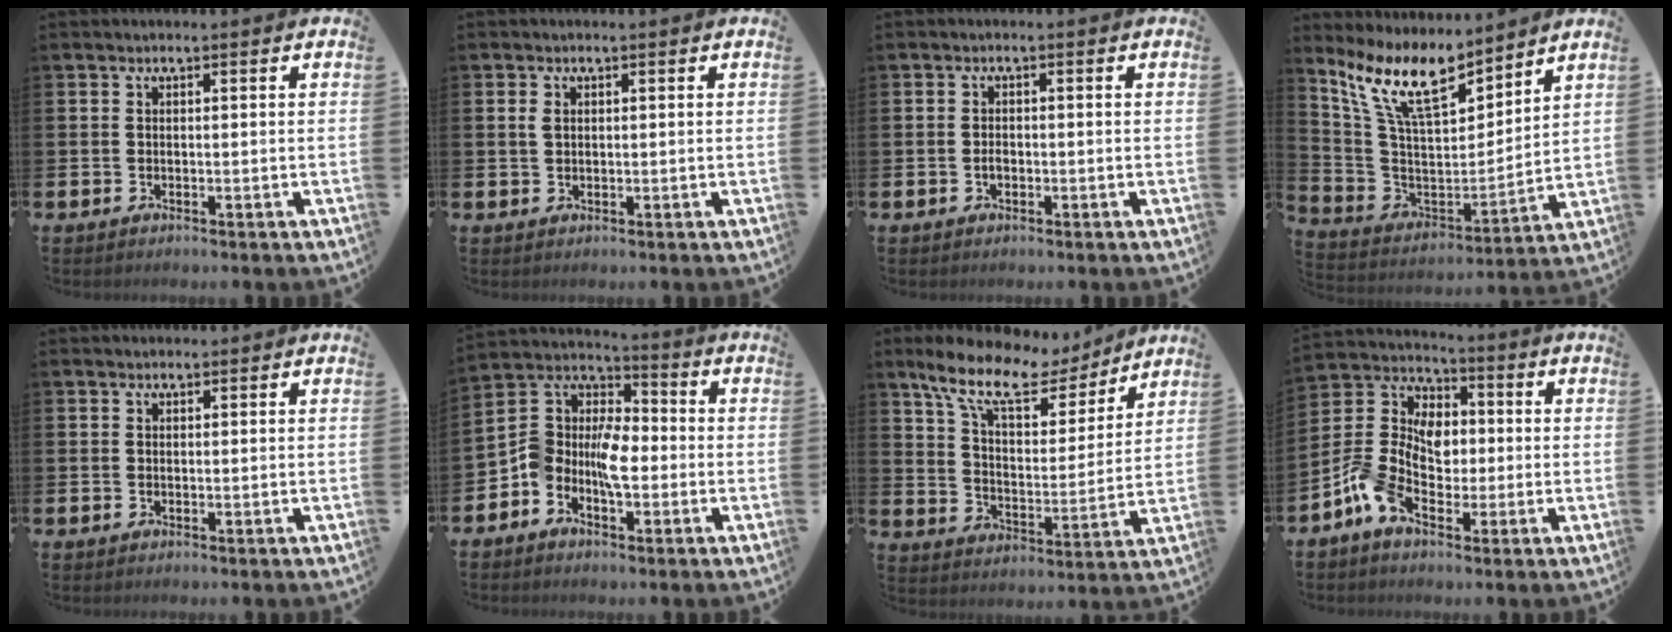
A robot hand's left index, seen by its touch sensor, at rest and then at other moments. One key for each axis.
{"total": 1.5, "fx": 0.8, "fy": 0.9, "fz": 1.0, "tx": -0.011, "ty": 0.001, "tz": 0.011}
{"total": 1.1, "fx": -0.9, "fy": 0.6, "fz": 0.4, "tx": -0.002, "ty": 0.000, "tz": -0.019}
{"total": 11.8, "fx": 9.6, "fy": 3.6, "fz": 5.9, "tx": -0.153, "ty": -0.050, "tz": 0.175}
{"total": 0.5, "fx": 0.3, "fy": 0.1, "fz": -0.4, "tx": 0.020, "ty": -0.001, "tz": 0.004}
{"total": 6.8, "fx": -3.0, "fy": 4.7, "fz": 4.0, "tx": -0.094, "ty": -0.001, "tz": -0.069}
{"total": 12.3, "fx": 10.1, "fy": 4.3, "fz": 5.6, "tx": -0.135, "ty": -0.057, "tz": 0.174}
{"total": 8.7, "fx": -2.2, "fy": 6.3, "fz": 5.6, "tx": -0.147, "ty": 0.005, "tz": -0.049}